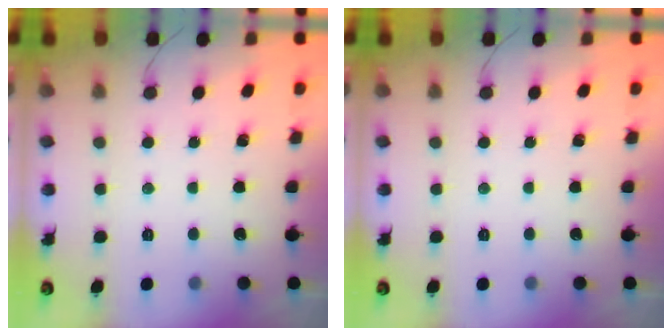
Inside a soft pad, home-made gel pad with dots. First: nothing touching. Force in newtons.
{"total": 0.0}